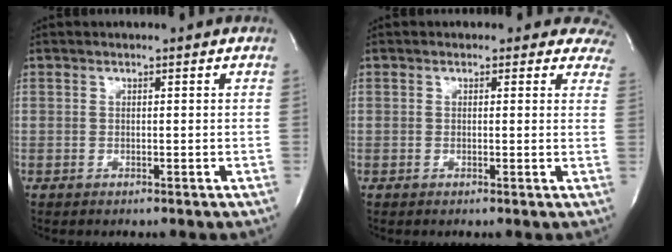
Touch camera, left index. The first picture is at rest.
{"total": 5.6, "force": [4.8, 3.0, 0.1], "torque": [0.041, -0.010, 0.014]}